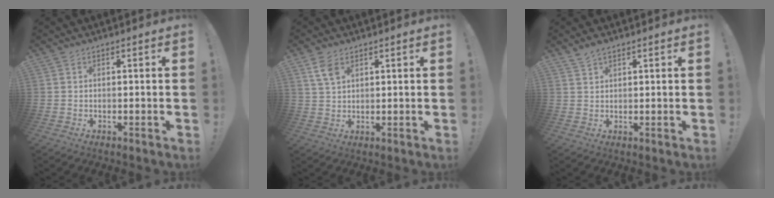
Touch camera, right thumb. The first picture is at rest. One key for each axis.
{"total": 5.0, "fx": 2.8, "fy": 2.6, "fz": 3.2, "tx": -0.053, "ty": -0.010, "tz": 0.051}
{"total": 2.4, "fx": 2.0, "fy": 0.8, "fz": 1.1, "tx": -0.021, "ty": -0.010, "tz": 0.037}